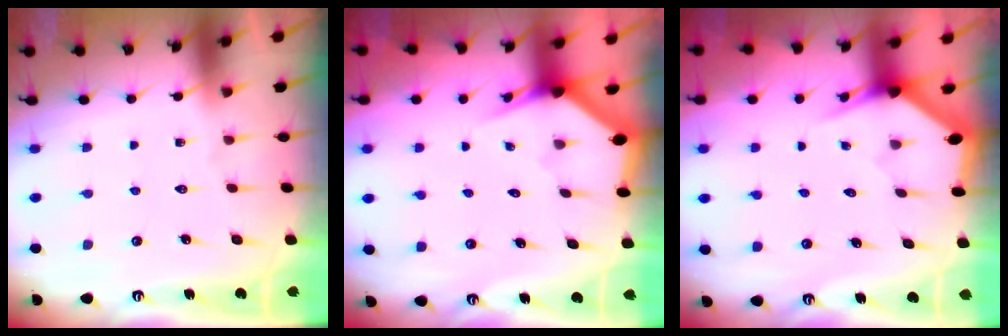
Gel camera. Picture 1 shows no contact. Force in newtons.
{"total": 2.7, "press": 2.7, "slide": 0.1}
{"total": 2.9, "press": 2.9, "slide": 0.1}